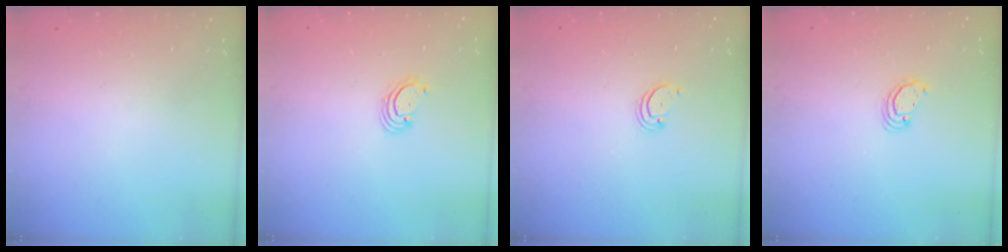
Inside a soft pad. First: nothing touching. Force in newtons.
{"total": 2.5, "press": 2.5, "slide": 0.3}
{"total": 2.2, "press": 2.2, "slide": 0.2}
{"total": 2.6, "press": 2.6, "slide": 0.2}